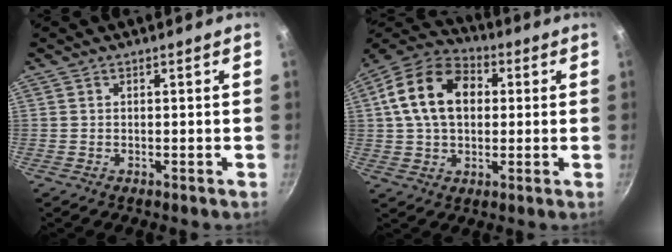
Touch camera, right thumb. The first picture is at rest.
{"total": 15.8, "force": [2.8, 11.1, 10.9], "torque": [-0.169, 0.023, 0.032]}